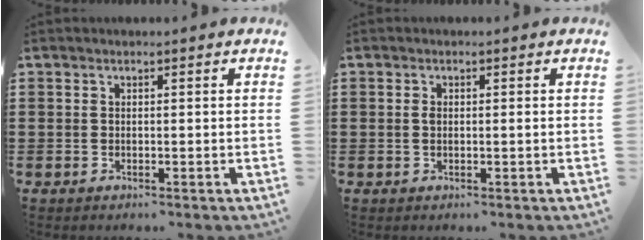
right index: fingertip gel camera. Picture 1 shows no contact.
{"total": 1.0, "force": [0.1, 0.3, 1.0], "torque": [-0.020, 0.001, 0.000]}